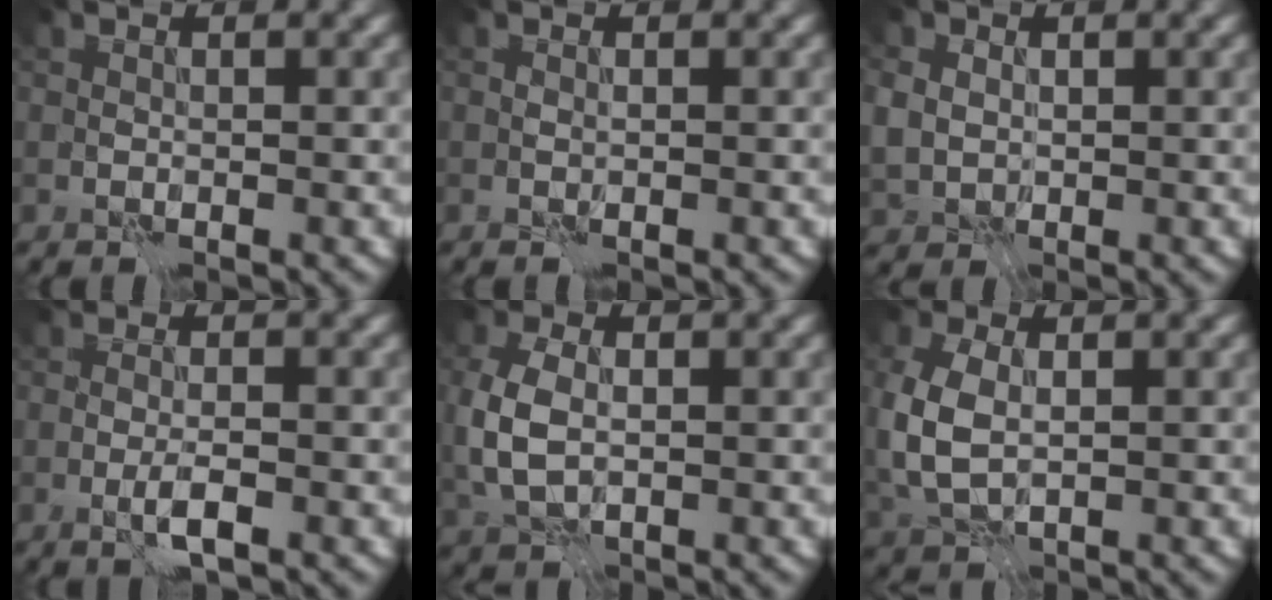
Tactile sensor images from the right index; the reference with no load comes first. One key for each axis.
{"total": 0.0}
{"total": 2.3, "fx": 0.5, "fy": 2.1, "fz": 0.9, "tx": -0.027, "ty": -0.001, "tz": 0.010}
{"total": 1.7, "fx": -0.8, "fy": 0.1, "fz": 1.5, "tx": -0.028, "ty": 0.001, "tz": -0.016}
{"total": 4.3, "fx": 0.1, "fy": 3.0, "fz": 3.1, "tx": -0.088, "ty": -0.004, "tz": 0.003}
{"total": 5.0, "fx": 0.3, "fy": 3.3, "fz": 3.7, "tx": -0.104, "ty": -0.005, "tz": 0.008}